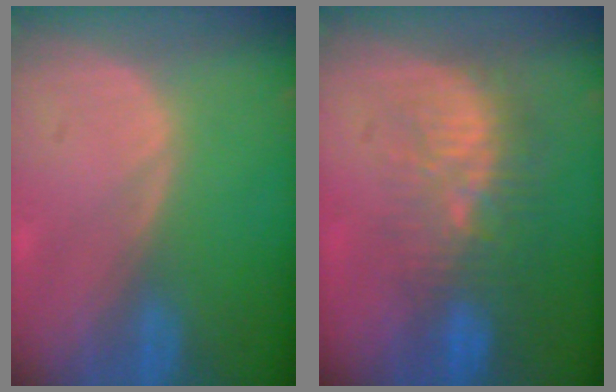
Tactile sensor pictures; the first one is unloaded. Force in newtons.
{"total": 9.3, "press": 8.6, "slide": 3.6}